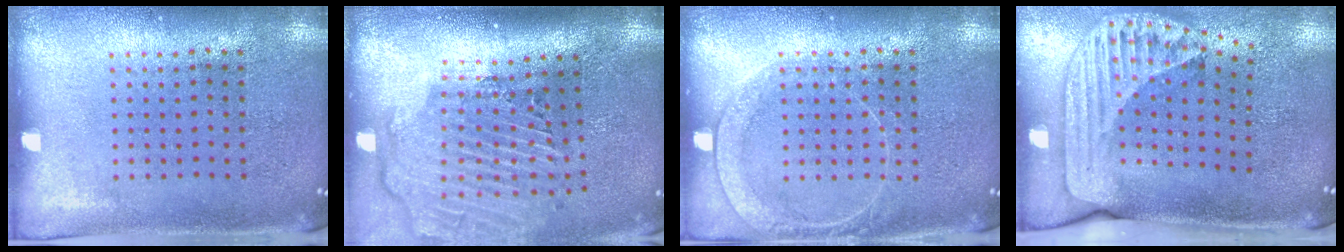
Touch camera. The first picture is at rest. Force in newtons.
{"total": 2.9, "press": 2.4, "slide": 1.7}
{"total": 1.7, "press": 1.7, "slide": 0.3}
{"total": 2.5, "press": 1.8, "slide": 1.8}